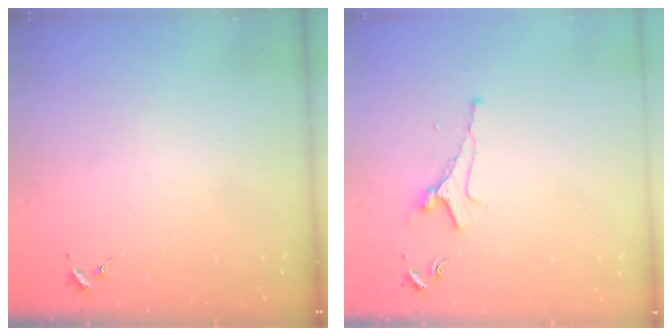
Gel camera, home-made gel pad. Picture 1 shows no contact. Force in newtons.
{"total": 3.9, "press": 3.8, "slide": 0.7}